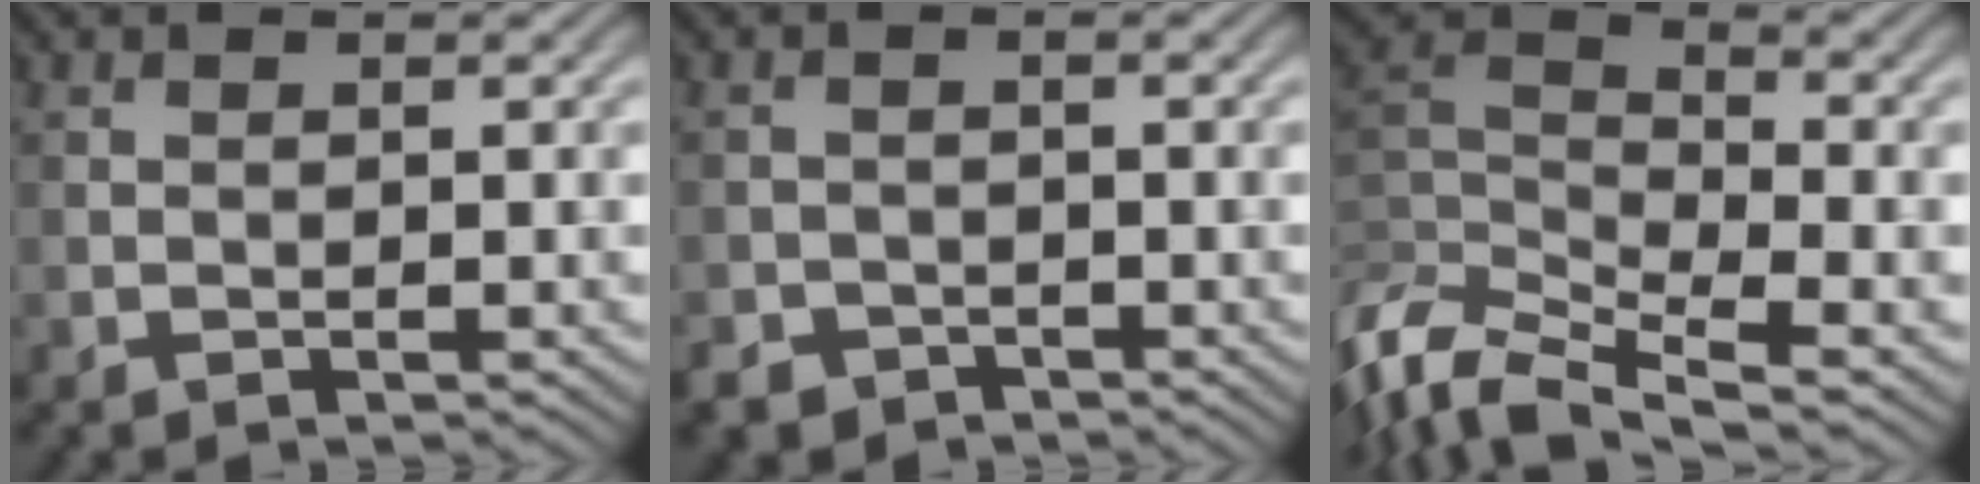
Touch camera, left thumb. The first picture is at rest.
{"total": 2.8, "force": [-2.2, 1.7, 0.6], "torque": [-0.012, -0.004, -0.044]}
{"total": 9.6, "force": [-5.1, 4.0, 7.0], "torque": [-0.156, -0.004, -0.116]}